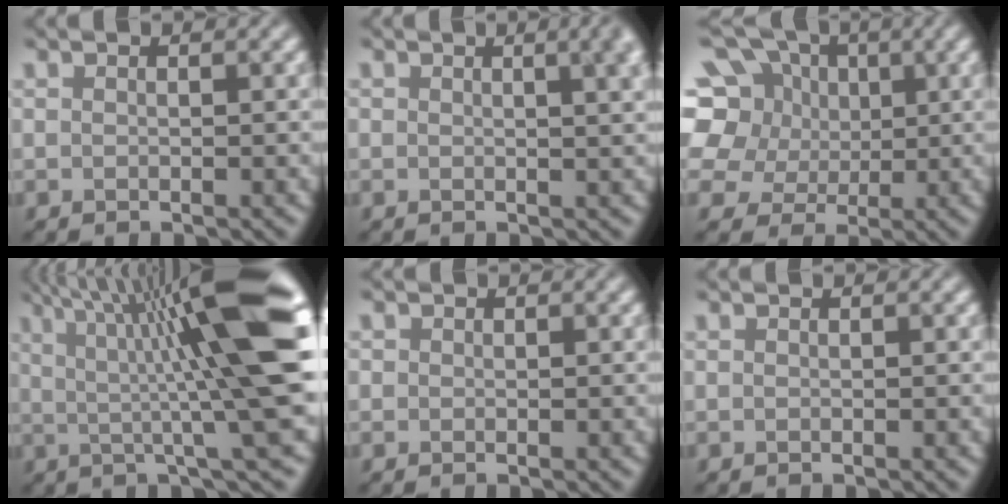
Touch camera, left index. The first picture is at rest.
{"total": 3.7, "force": [1.2, 1.6, 3.1], "torque": [-0.021, 0.007, 0.011]}
{"total": 12.2, "force": [3.5, 10.0, 6.1], "torque": [-0.135, 0.030, 0.044]}
{"total": 14.5, "force": [2.2, 2.1, 14.2], "torque": [-0.181, 0.008, 0.031]}
{"total": 0.6, "force": [-0.3, 0.5, -0.1], "torque": [0.005, -0.003, -0.009]}
{"total": 0.0}